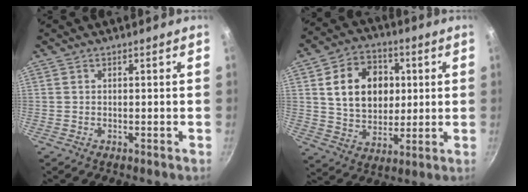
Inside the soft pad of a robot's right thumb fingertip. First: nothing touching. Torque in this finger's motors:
{"motor_torque": [-0.58, 1.14, 0.41, 0.55, 0.29]}